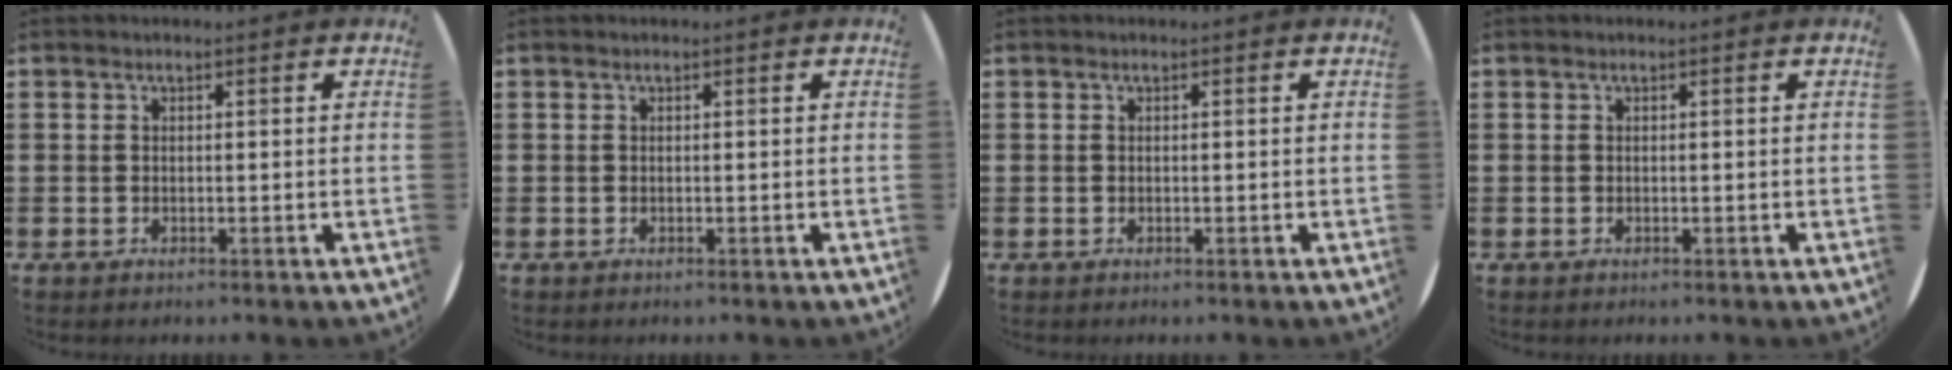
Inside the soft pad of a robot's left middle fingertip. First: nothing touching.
{"total": 0.0}
{"total": 0.0}
{"total": 0.0}